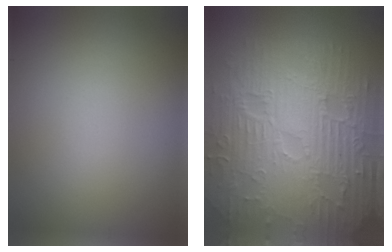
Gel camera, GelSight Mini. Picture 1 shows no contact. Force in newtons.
{"total": 12.2, "press": 7.8, "slide": 9.4}